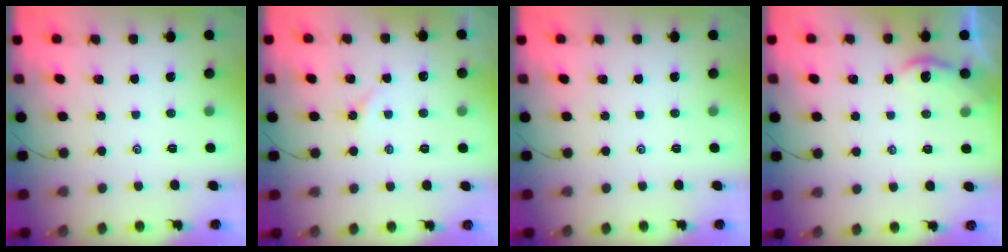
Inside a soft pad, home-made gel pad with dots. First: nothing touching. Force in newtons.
{"total": 3.0, "press": 2.9, "slide": 0.6}
{"total": 0.0}
{"total": 2.3, "press": 2.3, "slide": 0.2}